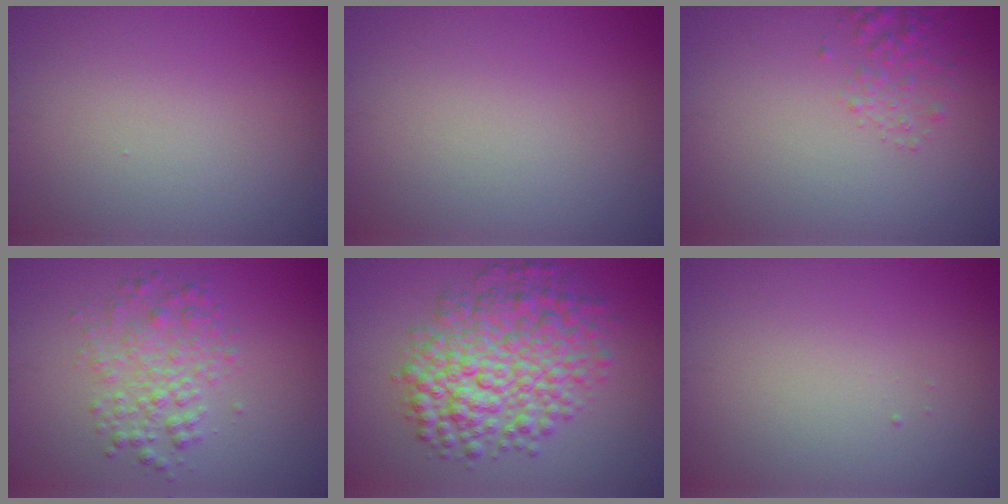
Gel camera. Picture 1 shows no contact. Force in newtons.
{"total": 0.0}
{"total": 1.8, "press": 1.8, "slide": 0.1}
{"total": 3.3, "press": 3.3, "slide": 0.1}
{"total": 8.0, "press": 8.0, "slide": 0.1}
{"total": 0.0}